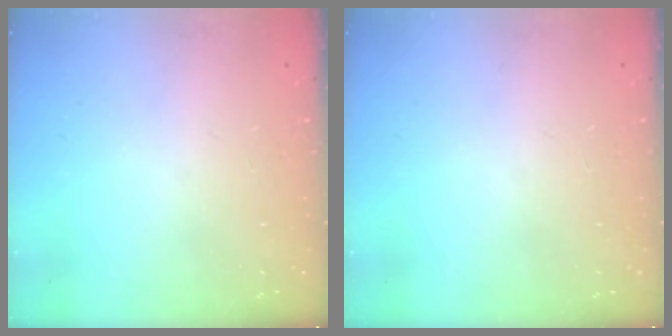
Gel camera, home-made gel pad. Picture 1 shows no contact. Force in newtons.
{"total": 0.0}